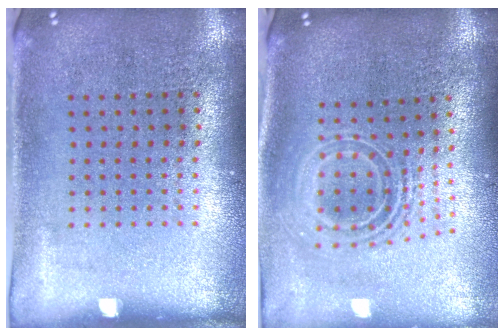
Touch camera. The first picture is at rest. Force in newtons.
{"total": 2.2, "press": 1.6, "slide": 1.5}